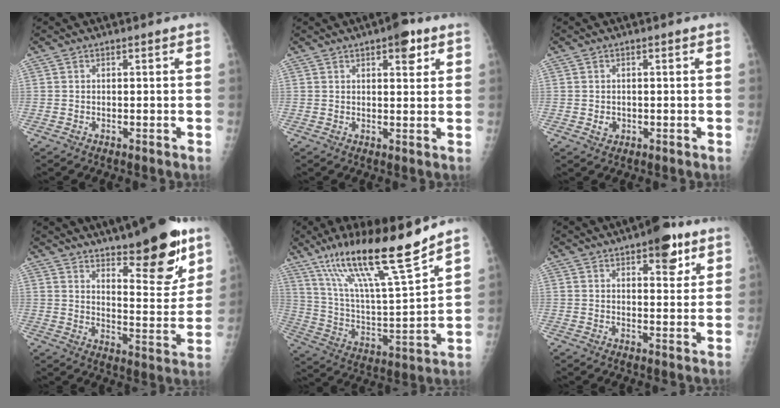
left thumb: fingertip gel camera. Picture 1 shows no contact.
{"total": 5.1, "force": [2.8, 2.1, 3.7], "torque": [-0.033, -0.009, 0.032]}
{"total": 1.7, "force": [-0.2, 1.5, 0.8], "torque": [-0.007, 0.002, 0.002]}
{"total": 18.3, "force": [11.9, 5.8, 12.7], "torque": [-0.138, -0.078, 0.180]}
{"total": 21.5, "force": [14.9, 2.5, 15.2], "torque": [-0.251, -0.063, 0.271]}
{"total": 8.0, "force": [4.6, 3.4, 5.6], "torque": [-0.051, -0.019, 0.058]}